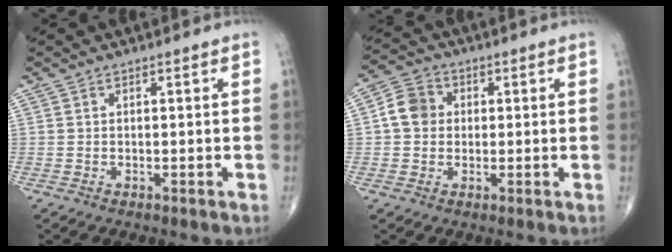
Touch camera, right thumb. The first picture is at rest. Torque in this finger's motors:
{"motor_torque": [0.24, 1.13, 0.79, 0.05, 0.06]}